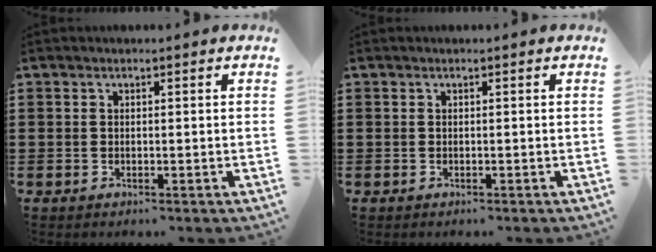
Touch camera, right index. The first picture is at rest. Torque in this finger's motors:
{"motor_torque": [0.17, 0.11, 0.00, -0.01]}